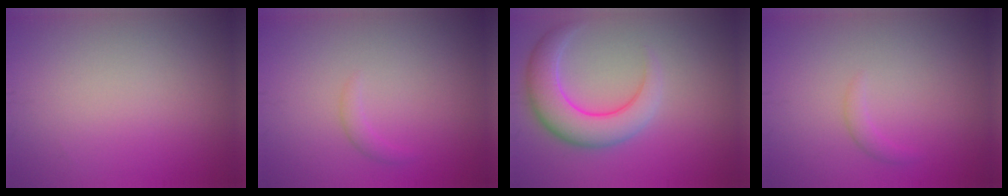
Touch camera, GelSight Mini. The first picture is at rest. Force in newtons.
{"total": 1.0, "press": 0.9, "slide": 0.2}
{"total": 5.9, "press": 5.9, "slide": 0.3}
{"total": 1.0, "press": 0.9, "slide": 0.2}